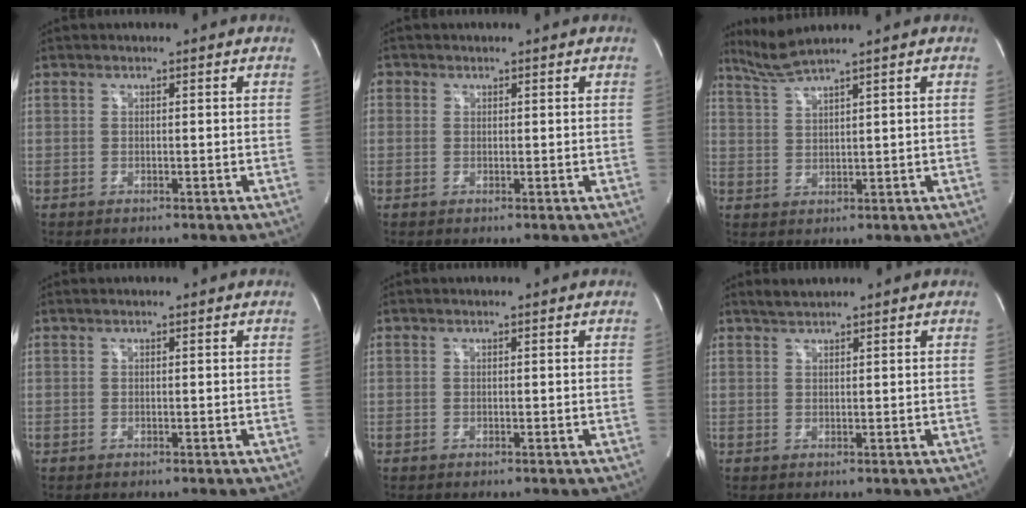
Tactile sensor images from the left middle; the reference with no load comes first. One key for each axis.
{"total": 1.1, "fx": 0.3, "fy": 1.0, "fz": 0.2, "tx": 0.006, "ty": 0.002, "tz": 0.003}
{"total": 4.0, "fx": 3.5, "fy": -1.5, "fz": 1.2, "tx": -0.040, "ty": -0.003, "tz": 0.083}
{"total": 0.0}
{"total": 0.0}
{"total": 1.5, "fx": 1.5, "fy": 0.0, "fz": 0.4, "tx": -0.011, "ty": 0.009, "tz": 0.033}